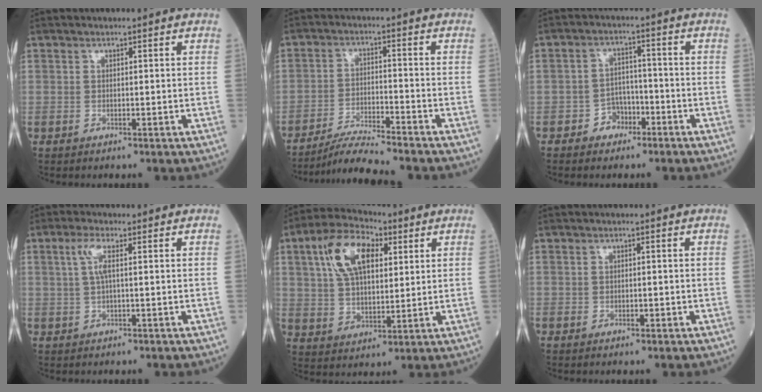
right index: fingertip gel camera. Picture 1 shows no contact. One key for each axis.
{"total": 7.0, "fx": -6.5, "fy": -1.3, "fz": 2.2, "tx": -0.038, "ty": -0.020, "tz": -0.114}
{"total": 3.6, "fx": -2.2, "fy": 2.7, "fz": 1.0, "tx": -0.010, "ty": 0.013, "tz": -0.036}
{"total": 2.8, "fx": 0.7, "fy": 0.3, "fz": 2.7, "tx": -0.063, "ty": 0.011, "tz": 0.017}
{"total": 11.9, "fx": 4.6, "fy": 5.8, "fz": 9.4, "tx": -0.192, "ty": 0.030, "tz": 0.087}
{"total": 0.5, "fx": -0.2, "fy": 0.2, "fz": 0.4, "tx": -0.007, "ty": 0.001, "tz": 0.000}